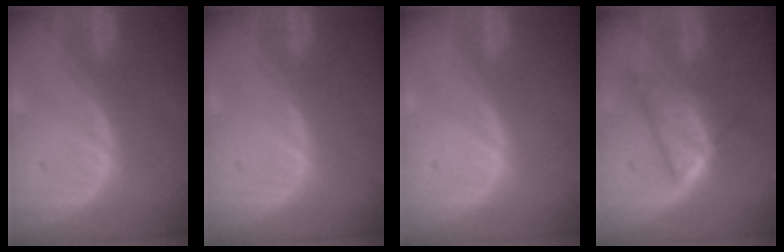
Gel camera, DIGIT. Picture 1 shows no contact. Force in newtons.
{"total": 0.0}
{"total": 0.0}
{"total": 6.1, "press": 5.8, "slide": 2.0}